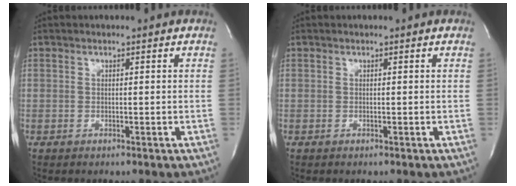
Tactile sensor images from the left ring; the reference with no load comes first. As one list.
[{"total": 0.0}]